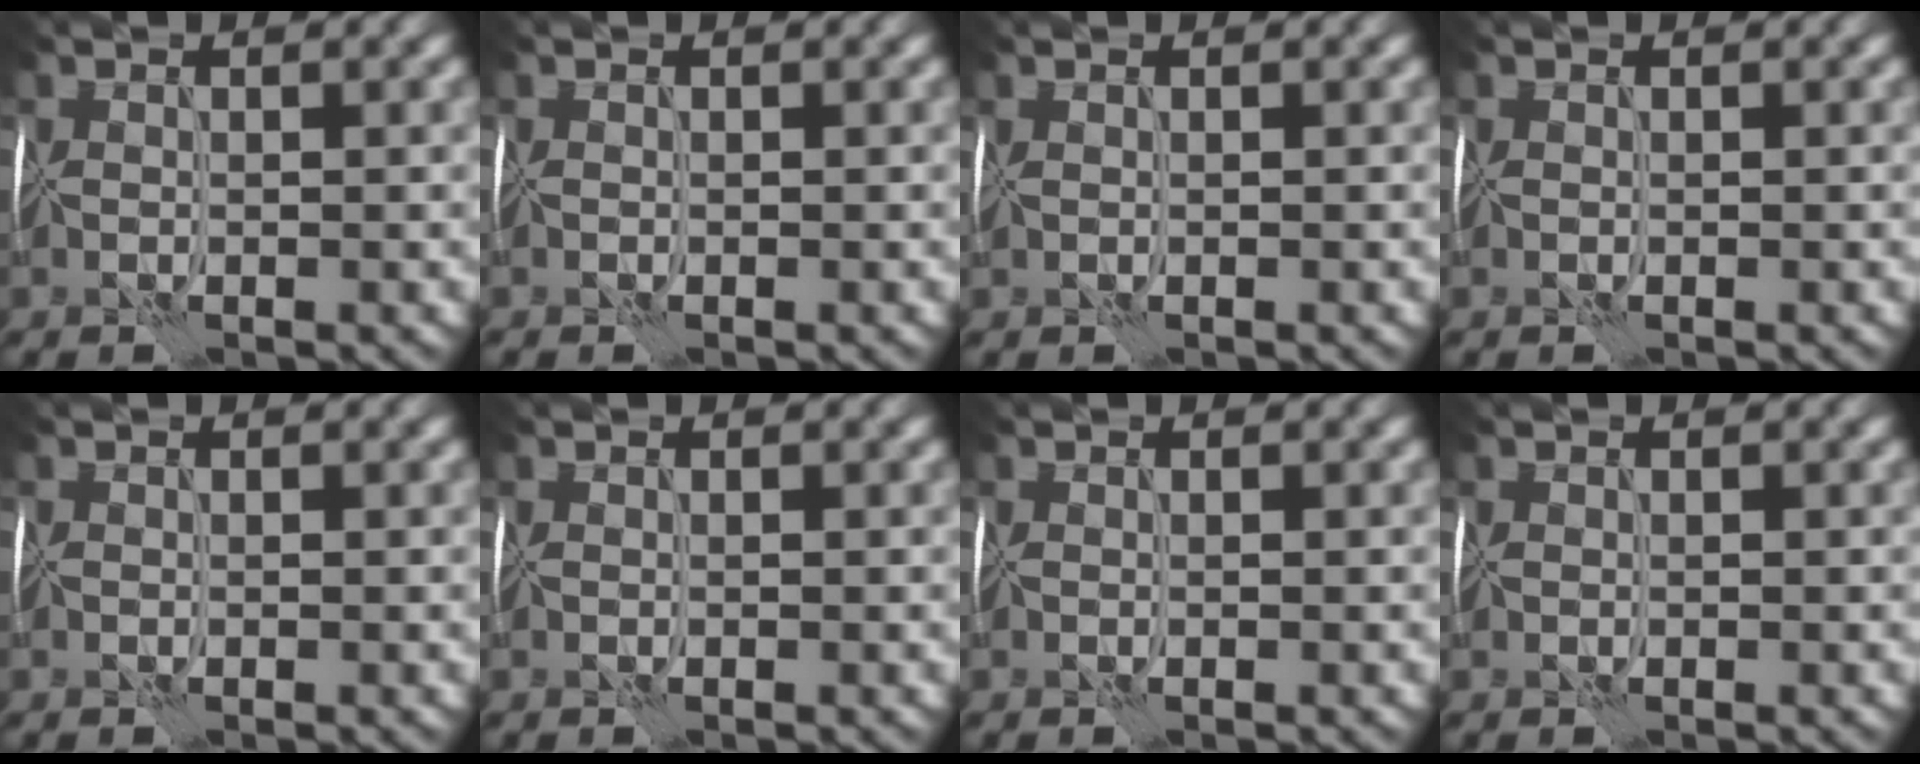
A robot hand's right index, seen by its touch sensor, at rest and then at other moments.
{"total": 0.0}
{"total": 0.5, "force": [0.4, 0.1, 0.3], "torque": [-0.005, 0.001, 0.010]}
{"total": 0.0}
{"total": 0.0}
{"total": 0.0}
{"total": 0.0}
{"total": 0.0}